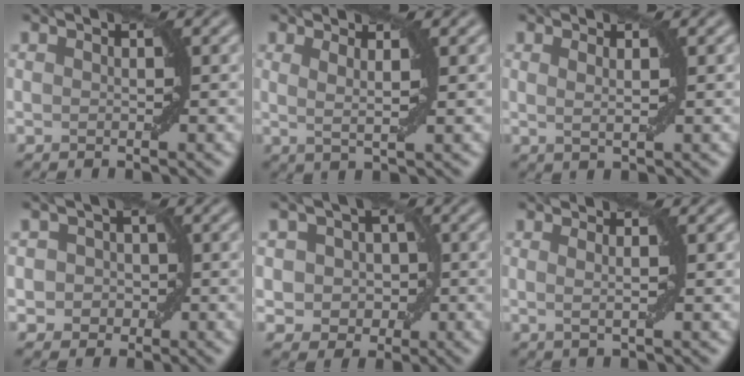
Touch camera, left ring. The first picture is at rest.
{"total": 2.1, "force": [0.9, 0.5, 1.8], "torque": [-0.029, -0.004, 0.013]}
{"total": 1.1, "force": [0.5, 0.2, 1.0], "torque": [-0.016, -0.001, 0.008]}
{"total": 2.4, "force": [-0.1, 2.3, 0.9], "torque": [0.007, 0.007, -0.013]}
{"total": 4.1, "force": [0.3, 3.5, 2.0], "torque": [-0.010, 0.017, -0.015]}
{"total": 1.6, "force": [0.2, 0.4, 1.5], "torque": [-0.021, -0.003, -0.002]}